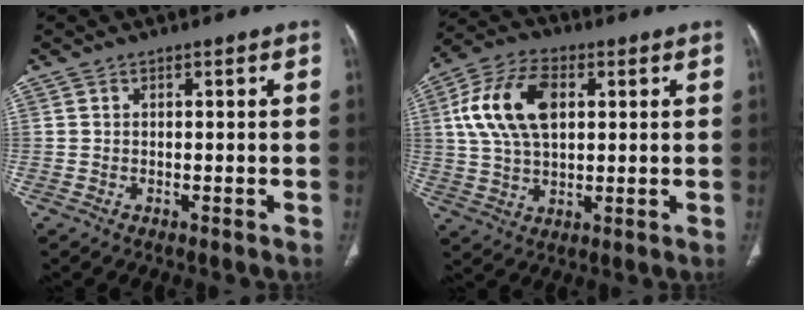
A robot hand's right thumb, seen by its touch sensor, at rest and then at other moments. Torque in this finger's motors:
{"motor_torque": [-0.26, 1.39, 1.20, -0.37, 0.15]}